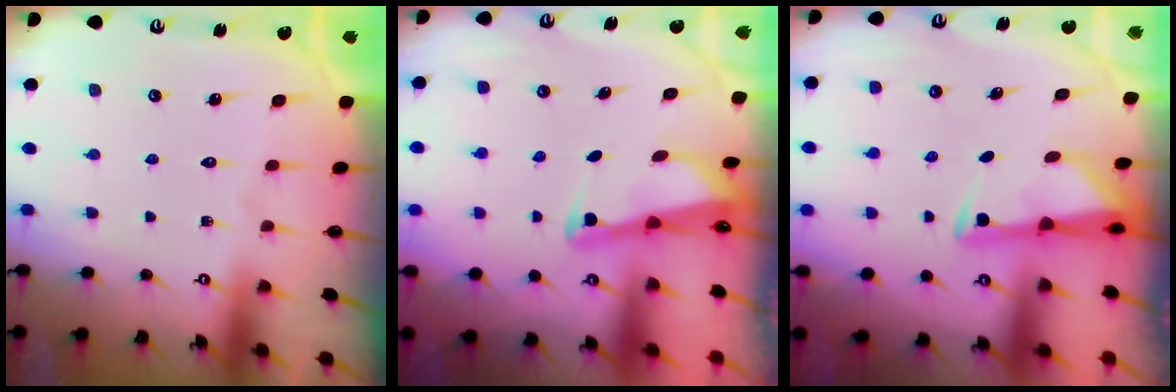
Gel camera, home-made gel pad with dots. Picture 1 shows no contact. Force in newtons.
{"total": 2.5, "press": 2.5, "slide": 0.2}
{"total": 3.0, "press": 3.0, "slide": 0.5}